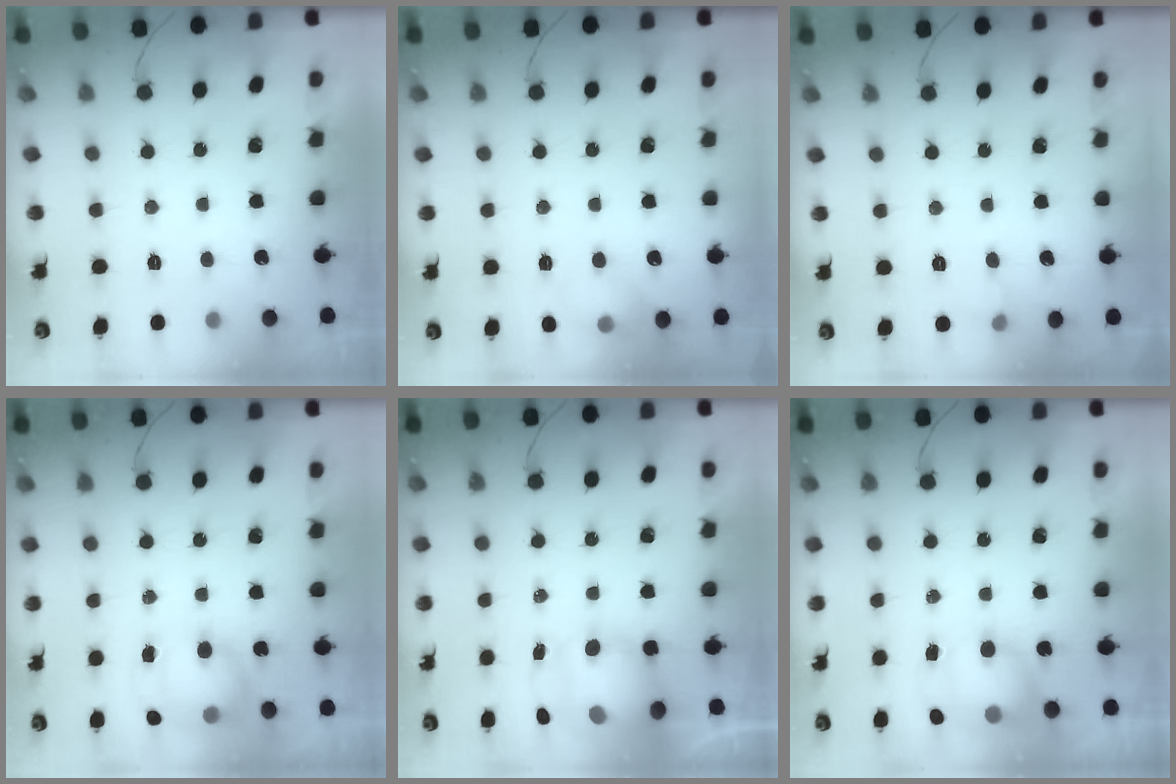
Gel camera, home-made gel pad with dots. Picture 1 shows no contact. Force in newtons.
{"total": 7.3, "press": 7.2, "slide": 1.1}
{"total": 3.6, "press": 3.5, "slide": 1.1}
{"total": 11.9, "press": 9.8, "slide": 6.8}
{"total": 11.0, "press": 10.9, "slide": 0.9}
{"total": 12.3, "press": 9.5, "slide": 7.9}